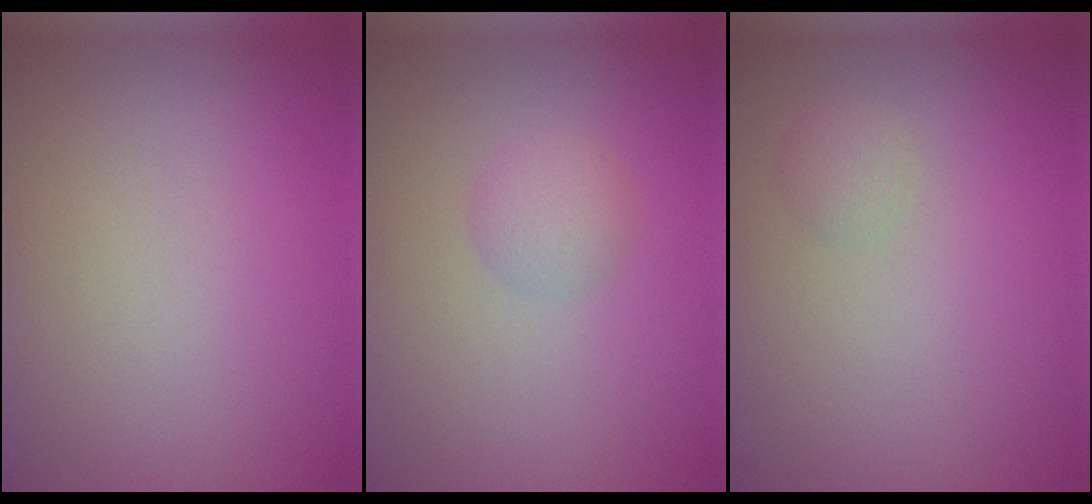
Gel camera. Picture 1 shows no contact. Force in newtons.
{"total": 1.7, "press": 1.7, "slide": 0.0}
{"total": 1.0, "press": 1.0, "slide": 0.0}